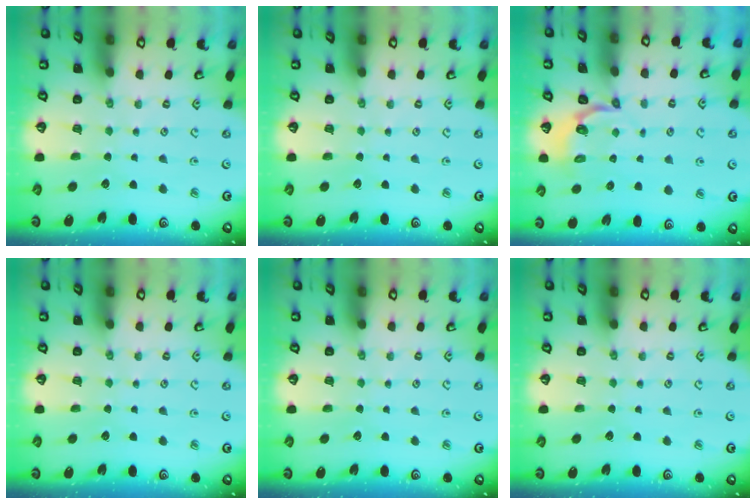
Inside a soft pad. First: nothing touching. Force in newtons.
{"total": 0.0}
{"total": 3.4, "press": 2.5, "slide": 2.3}
{"total": 0.0}
{"total": 0.0}
{"total": 0.0}